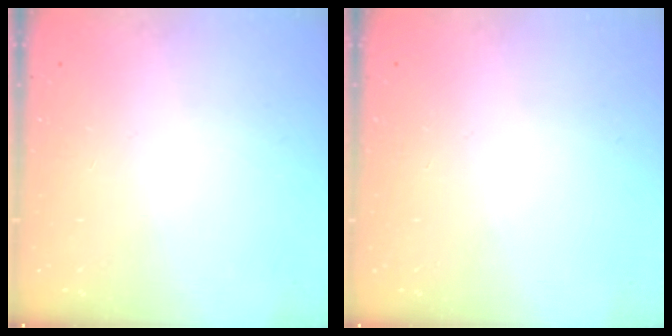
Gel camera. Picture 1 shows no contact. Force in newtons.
{"total": 0.0}